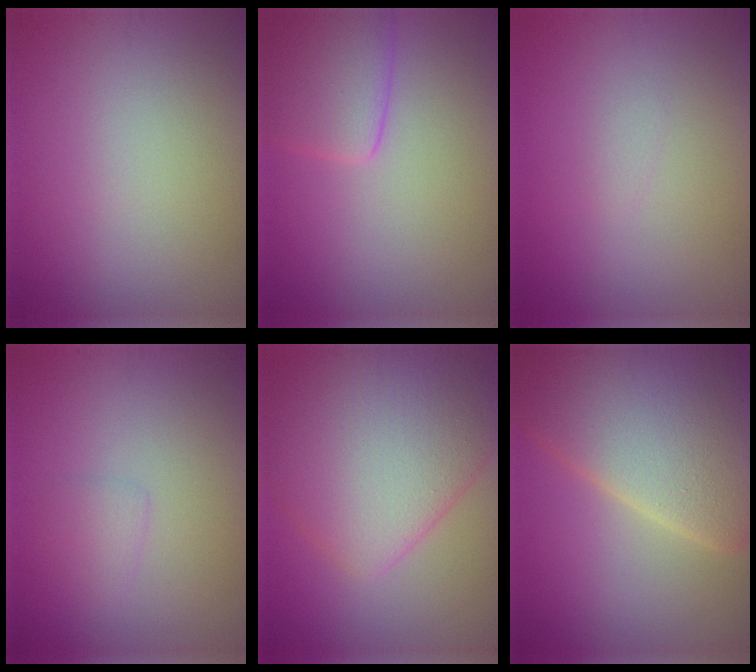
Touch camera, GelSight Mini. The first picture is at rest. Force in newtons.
{"total": 3.8, "press": 3.7, "slide": 0.3}
{"total": 0.5, "press": 0.5, "slide": 0.1}
{"total": 1.1, "press": 1.1, "slide": 0.1}
{"total": 9.5, "press": 9.5, "slide": 0.4}
{"total": 11.1, "press": 11.1, "slide": 0.6}